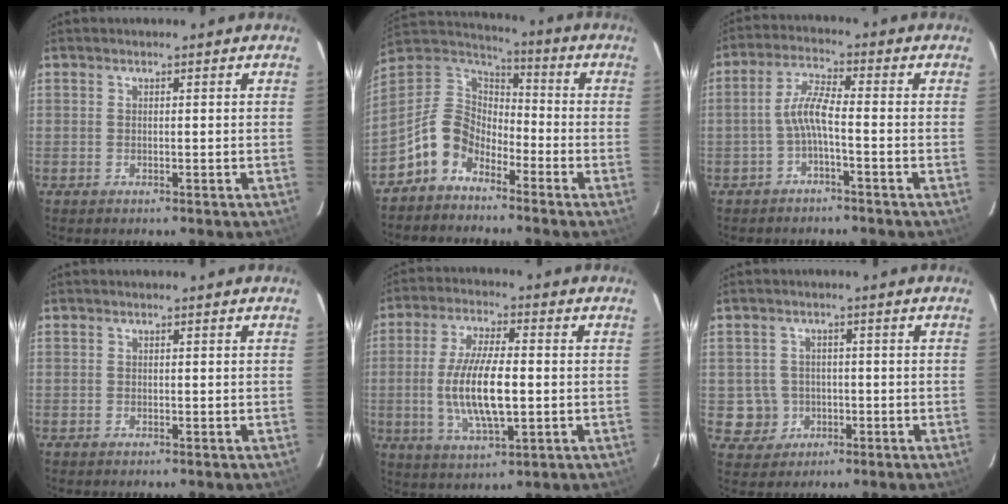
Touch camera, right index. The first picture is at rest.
{"total": 10.8, "force": [-7.0, 7.0, 4.3], "torque": [-0.100, 0.033, -0.147]}
{"total": 4.8, "force": [-1.9, 0.5, 4.4], "torque": [-0.099, 0.013, -0.037]}
{"total": 0.0}
{"total": 12.6, "force": [-1.3, 3.9, 11.9], "torque": [-0.234, -0.008, -0.021]}
{"total": 5.4, "force": [-1.1, 5.3, 0.4], "torque": [-0.017, 0.022, -0.005]}